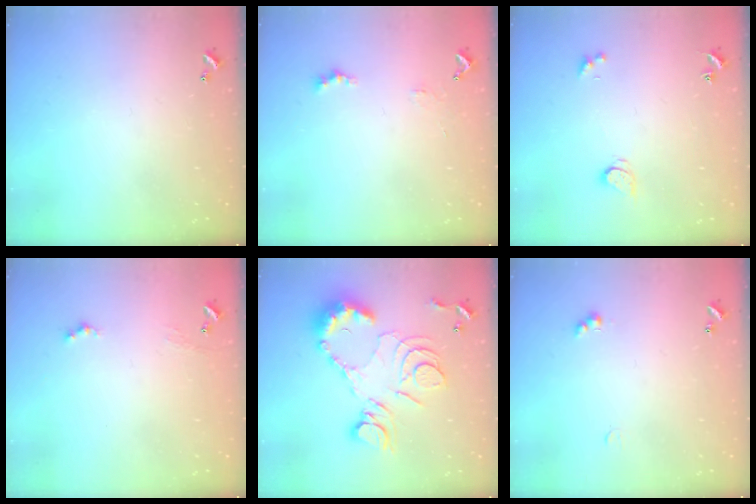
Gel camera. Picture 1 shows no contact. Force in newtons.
{"total": 2.1, "press": 2.0, "slide": 0.5}
{"total": 1.5, "press": 1.4, "slide": 0.4}
{"total": 1.0, "press": 0.9, "slide": 0.2}
{"total": 15.3, "press": 15.2, "slide": 1.3}
{"total": 1.8, "press": 1.8, "slide": 0.4}